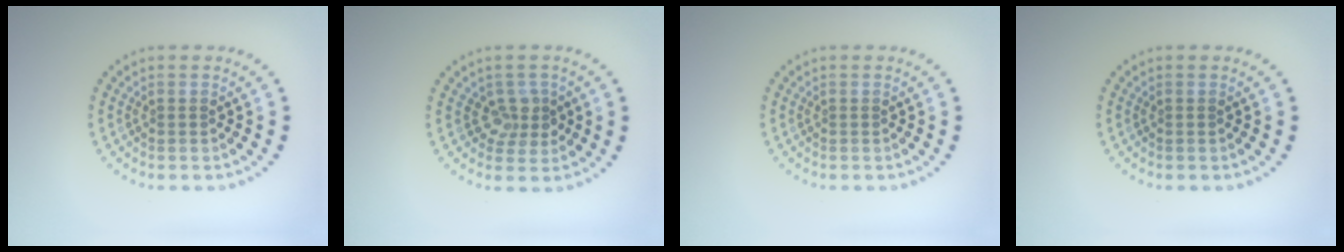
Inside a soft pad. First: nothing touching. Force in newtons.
{"total": 2.3, "press": 2.0, "slide": 1.2}
{"total": 0.0}
{"total": 0.0}